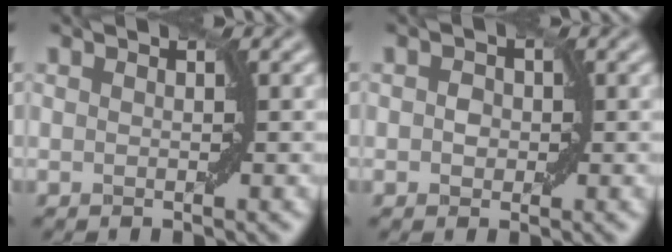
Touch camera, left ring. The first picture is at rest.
{"total": 1.3, "force": [0.0, 1.2, 0.6], "torque": [-0.010, 0.001, -0.004]}